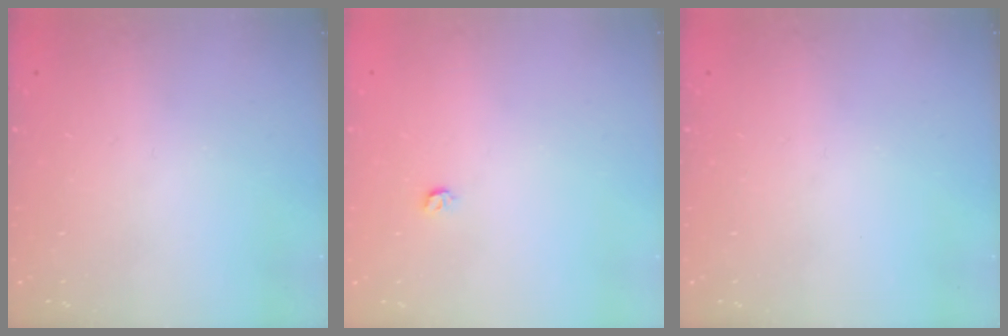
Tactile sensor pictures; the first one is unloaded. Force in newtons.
{"total": 3.2, "press": 3.2, "slide": 0.6}
{"total": 0.0}